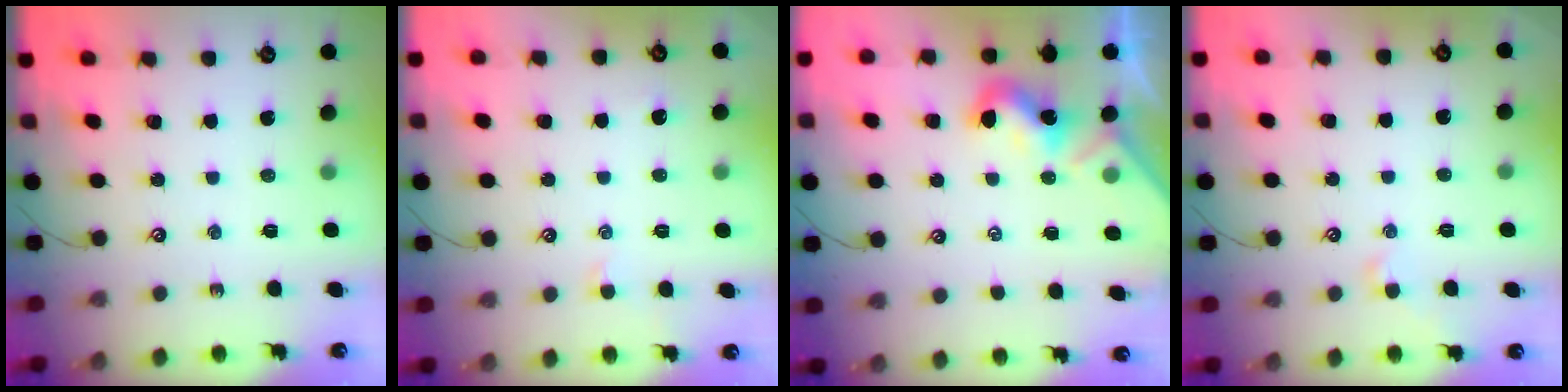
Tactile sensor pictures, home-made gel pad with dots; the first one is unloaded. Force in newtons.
{"total": 2.0, "press": 2.0, "slide": 0.3}
{"total": 1.8, "press": 1.8, "slide": 0.5}
{"total": 1.0, "press": 0.9, "slide": 0.4}